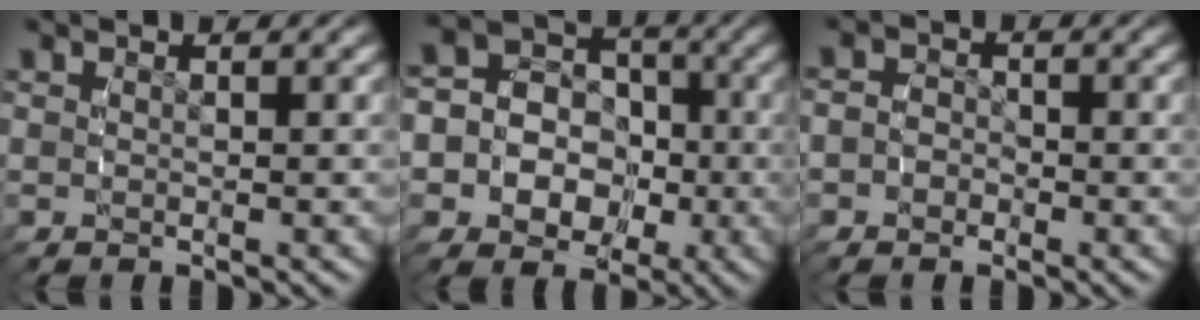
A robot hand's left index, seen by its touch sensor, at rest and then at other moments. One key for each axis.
{"total": 14.2, "fx": -2.0, "fy": 12.7, "fz": 5.9, "tx": -0.156, "ty": -0.050, "tz": -0.039}
{"total": 2.2, "fx": -1.2, "fy": 1.8, "fz": 0.3, "tx": -0.009, "ty": -0.014, "tz": -0.023}